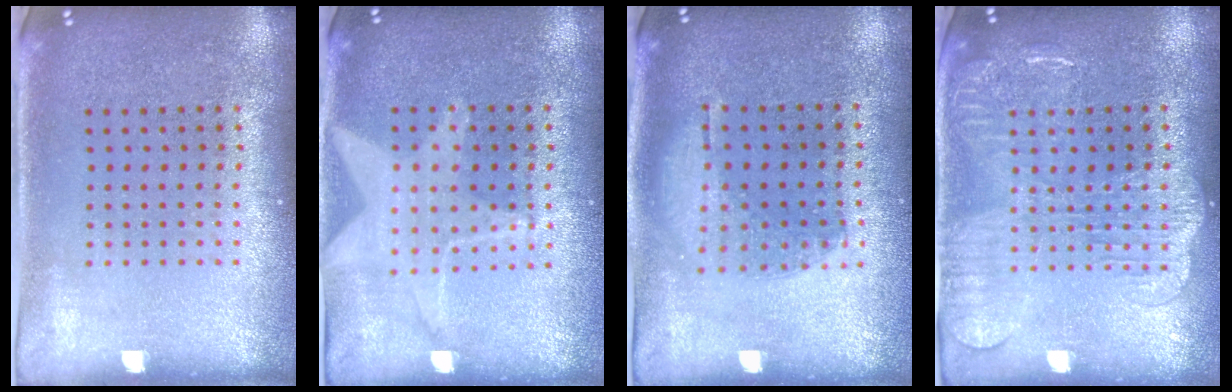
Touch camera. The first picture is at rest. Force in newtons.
{"total": 1.5, "press": 1.4, "slide": 0.5}
{"total": 1.0, "press": 0.9, "slide": 0.4}
{"total": 1.9, "press": 1.8, "slide": 0.5}